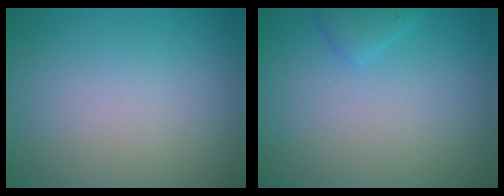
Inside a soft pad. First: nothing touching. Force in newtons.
{"total": 1.2, "press": 1.2, "slide": 0.2}